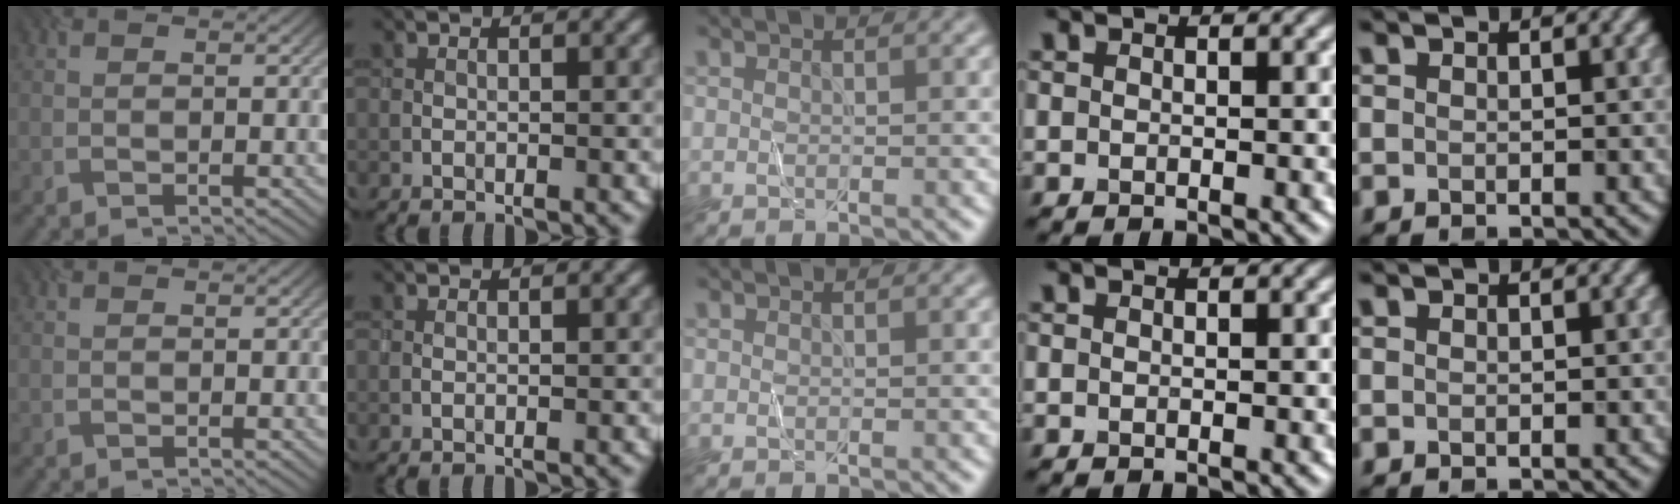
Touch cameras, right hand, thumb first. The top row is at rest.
{}